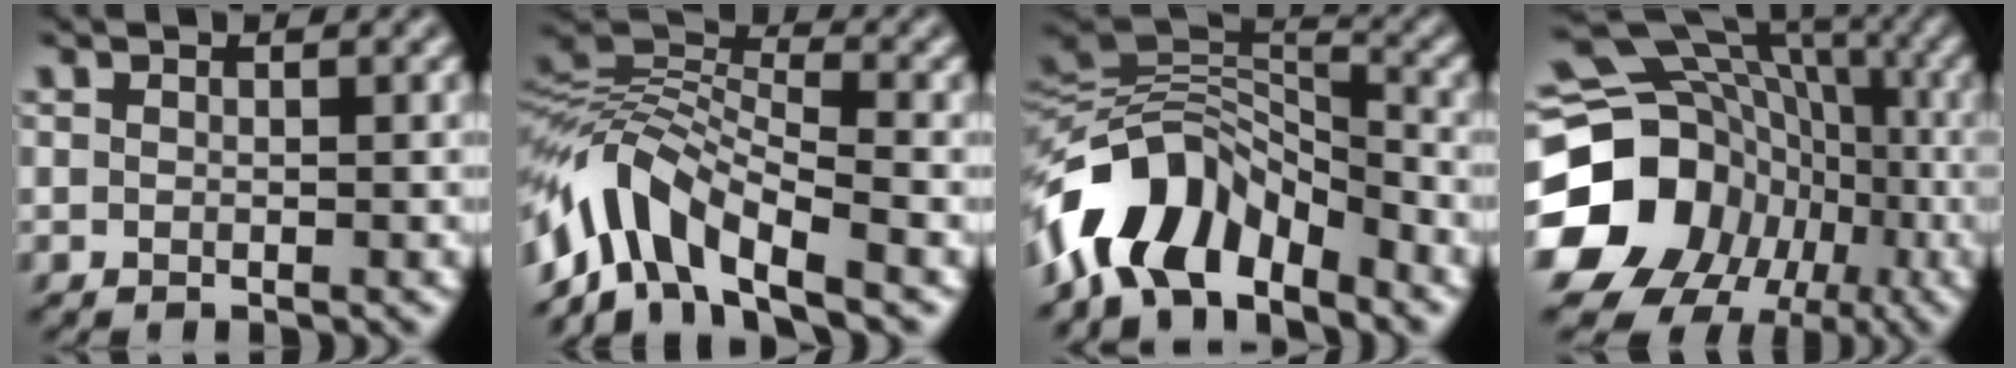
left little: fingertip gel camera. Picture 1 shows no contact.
{"total": 8.0, "force": [-4.9, 3.2, 5.5], "torque": [-0.091, 0.015, -0.106]}
{"total": 9.4, "force": [-5.7, 4.6, 5.8], "torque": [-0.097, 0.014, -0.116]}
{"total": 21.1, "force": [-4.9, 18.4, 9.2], "torque": [-0.159, -0.023, -0.104]}